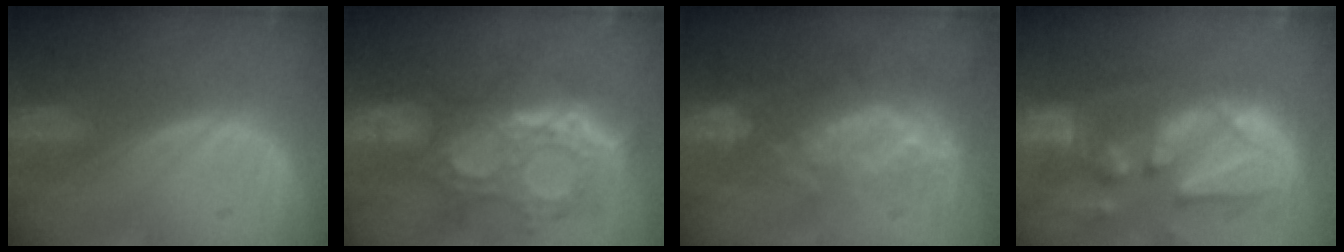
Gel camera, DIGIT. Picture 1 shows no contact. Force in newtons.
{"total": 12.0, "press": 10.7, "slide": 5.3}
{"total": 9.5, "press": 8.4, "slide": 4.4}
{"total": 13.3, "press": 11.5, "slide": 6.7}